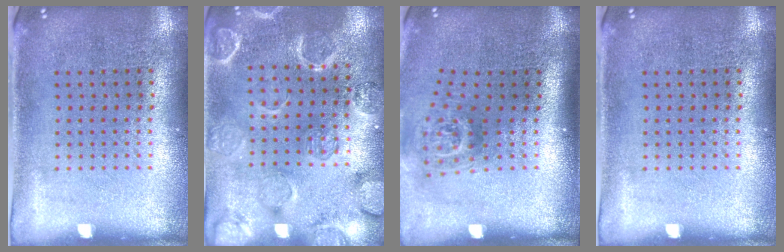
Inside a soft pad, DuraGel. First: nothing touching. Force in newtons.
{"total": 2.5, "press": 2.5, "slide": 0.3}
{"total": 1.9, "press": 1.2, "slide": 1.4}
{"total": 0.0}